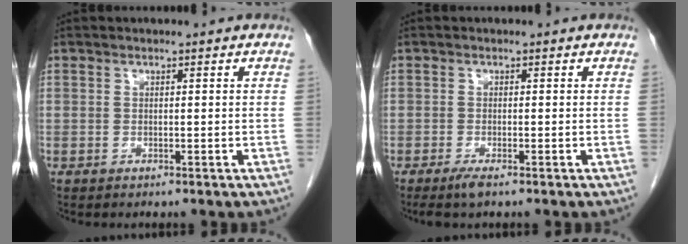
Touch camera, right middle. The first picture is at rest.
{"total": 1.9, "force": [-1.3, 0.1, 1.4], "torque": [-0.034, -0.007, -0.027]}